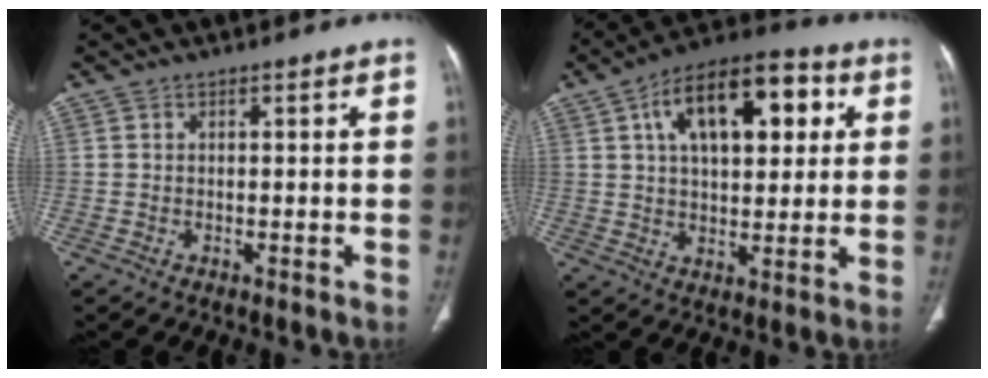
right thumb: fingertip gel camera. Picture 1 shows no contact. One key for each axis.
{"total": 17.9, "fx": 5.8, "fy": 9.1, "fz": 14.3, "tx": -0.190, "ty": 0.013, "tz": 0.084}